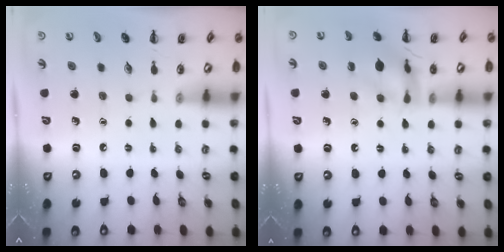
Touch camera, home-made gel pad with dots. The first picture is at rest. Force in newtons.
{"total": 14.0, "press": 13.9, "slide": 1.4}